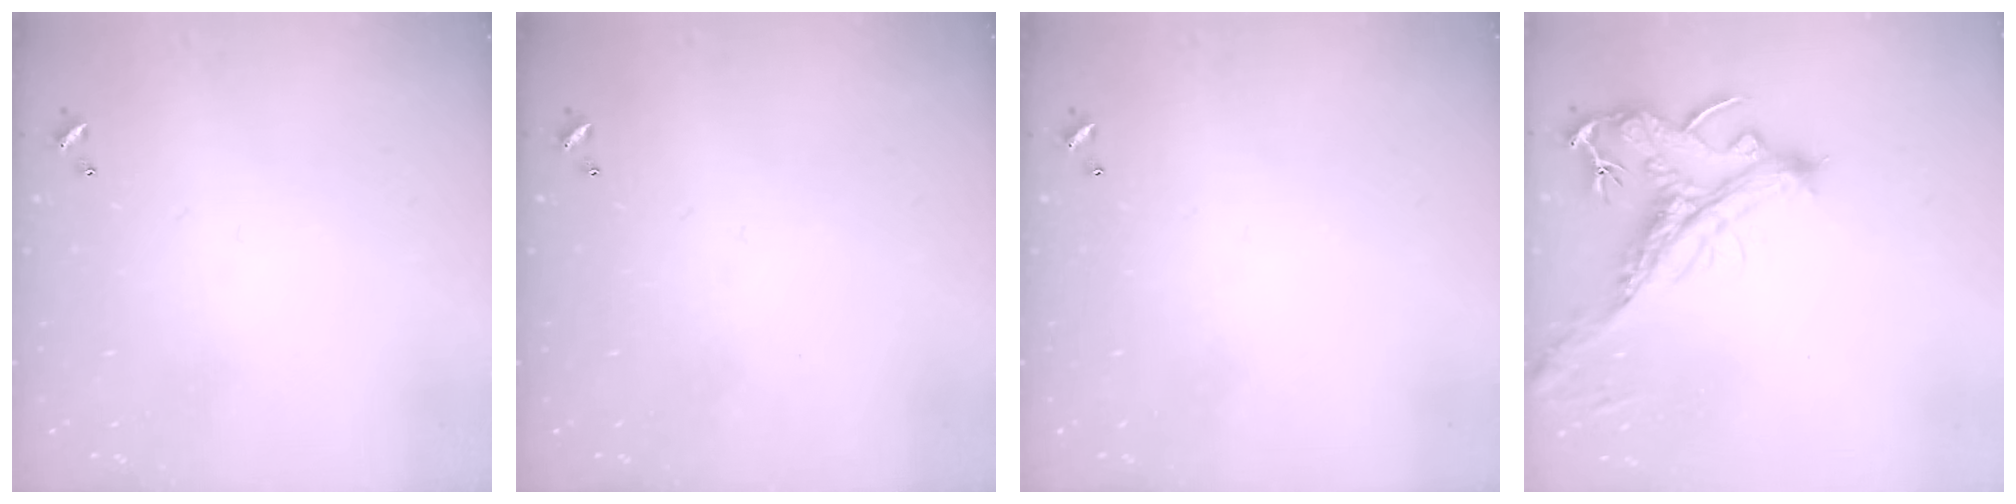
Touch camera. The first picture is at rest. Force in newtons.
{"total": 0.0}
{"total": 0.0}
{"total": 2.0, "press": 1.5, "slide": 1.3}